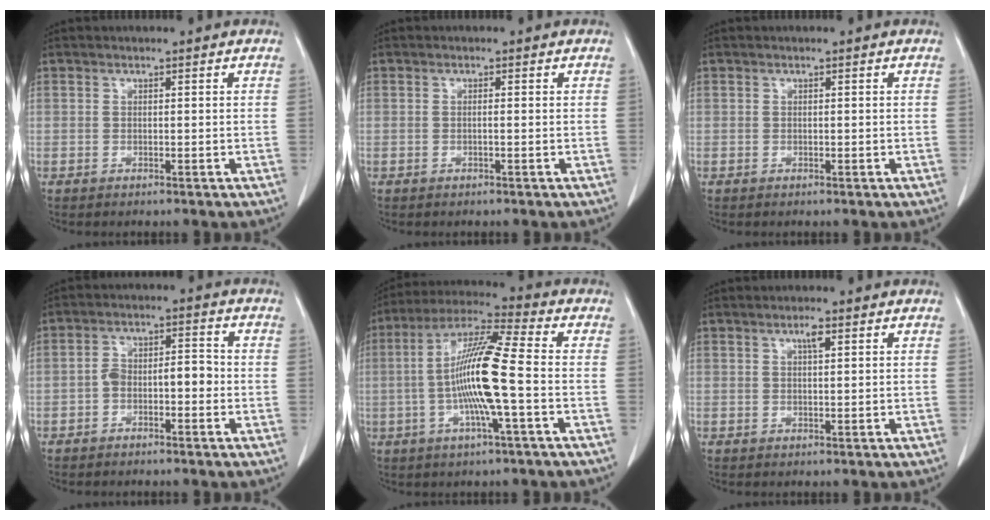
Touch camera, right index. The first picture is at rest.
{"total": 0.6, "force": [-0.1, 0.0, 0.6], "torque": [-0.011, 0.001, -0.002]}
{"total": 0.0}
{"total": 5.3, "force": [-1.5, 2.3, 4.5], "torque": [-0.079, 0.030, -0.025]}
{"total": 12.6, "force": [-1.8, 0.0, 12.5], "torque": [-0.242, 0.004, -0.043]}
{"total": 1.7, "force": [0.8, 0.3, 1.5], "torque": [-0.027, 0.001, 0.013]}